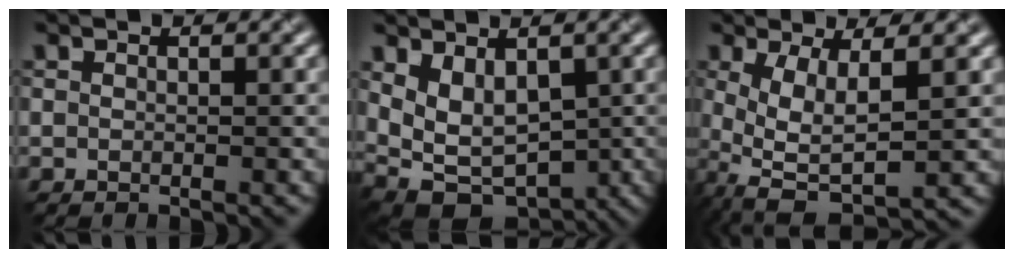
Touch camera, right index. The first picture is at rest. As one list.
[{"total": 4.3, "force": [0.4, 2.9, 3.1], "torque": [-0.072, -0.012, 0.019]}, {"total": 5.3, "force": [-0.3, 1.9, 5.0], "torque": [-0.116, -0.003, -0.001]}]